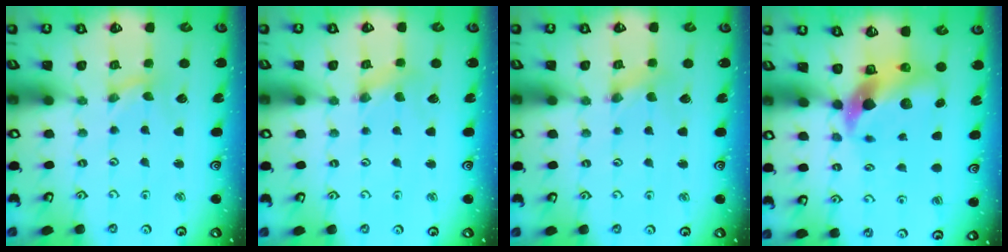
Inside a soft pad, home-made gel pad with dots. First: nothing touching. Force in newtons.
{"total": 0.8, "press": 0.8, "slide": 0.0}
{"total": 0.0}
{"total": 10.3, "press": 10.2, "slide": 1.9}